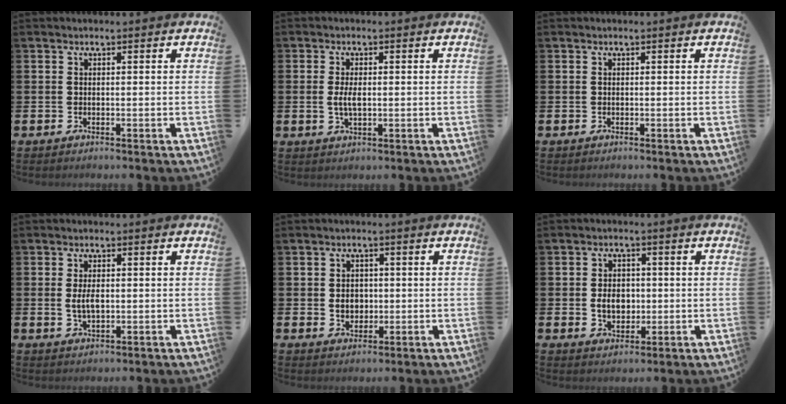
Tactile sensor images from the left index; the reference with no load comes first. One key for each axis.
{"total": 2.8, "fx": 0.1, "fy": 1.2, "fz": 2.5, "tx": -0.044, "ty": 0.002, "tz": -0.001}
{"total": 0.0}
{"total": 3.0, "fx": 0.1, "fy": 1.6, "fz": 2.5, "tx": -0.037, "ty": 0.001, "tz": -0.002}
{"total": 3.0, "fx": 0.1, "fy": 2.6, "fz": 1.5, "tx": -0.014, "ty": 0.003, "tz": -0.008}
{"total": 4.1, "fx": -0.1, "fy": 3.3, "fz": 2.5, "tx": -0.028, "ty": 0.000, "tz": -0.013}